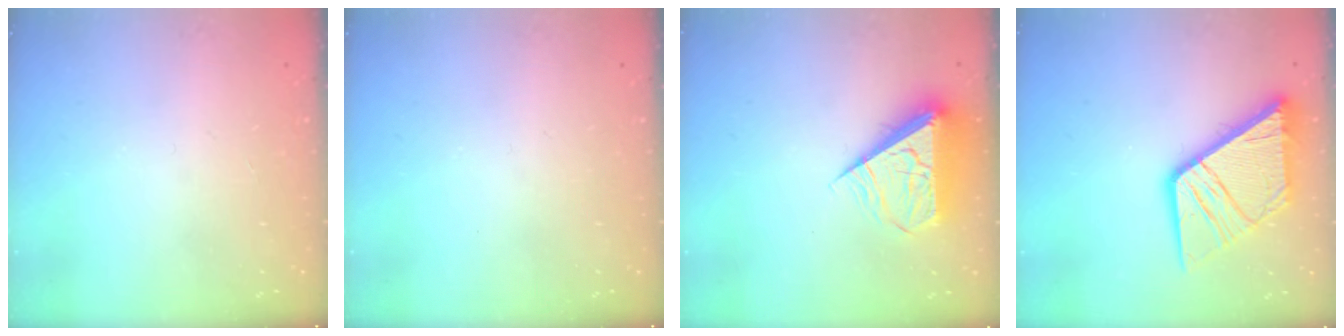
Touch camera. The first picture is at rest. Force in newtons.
{"total": 0.0}
{"total": 8.5, "press": 8.4, "slide": 1.3}
{"total": 18.2, "press": 18.1, "slide": 2.1}